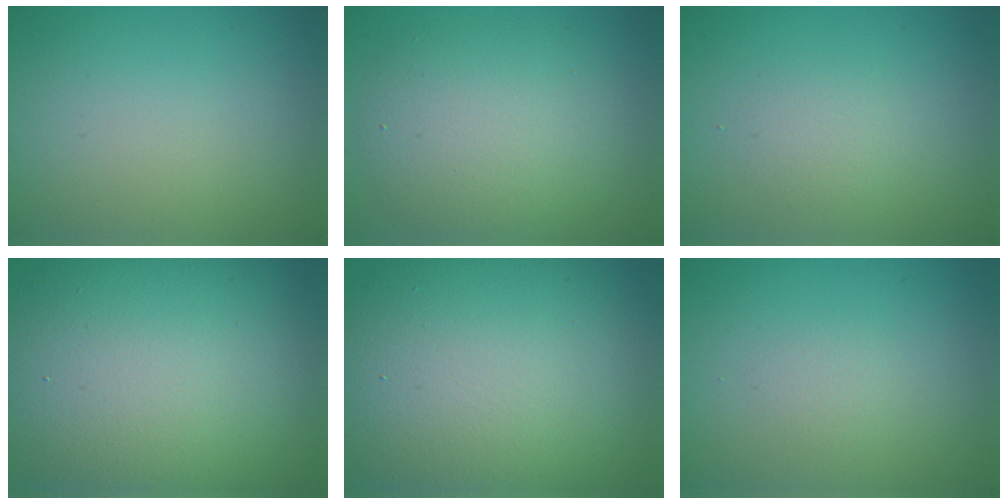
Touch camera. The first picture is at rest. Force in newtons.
{"total": 6.1, "press": 6.1, "slide": 0.3}
{"total": 1.3, "press": 1.3, "slide": 0.1}
{"total": 15.2, "press": 15.2, "slide": 0.5}
{"total": 13.8, "press": 13.7, "slide": 1.4}
{"total": 0.7, "press": 0.7, "slide": 0.1}